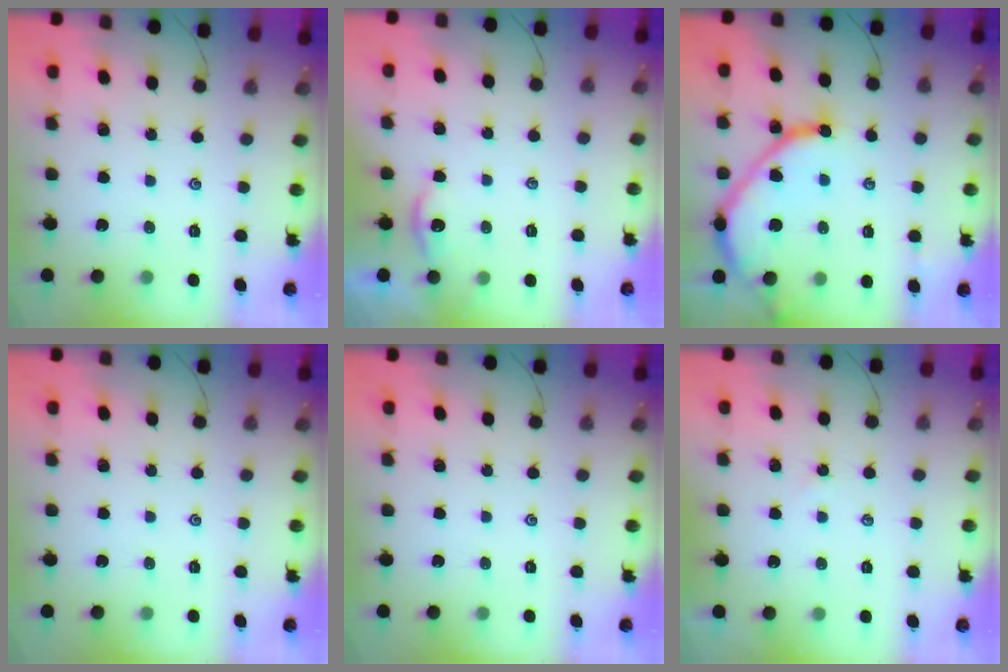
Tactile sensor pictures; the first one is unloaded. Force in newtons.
{"total": 4.6, "press": 4.5, "slide": 0.3}
{"total": 14.0, "press": 13.9, "slide": 1.2}
{"total": 0.0}
{"total": 0.0}
{"total": 1.8, "press": 1.7, "slide": 0.3}